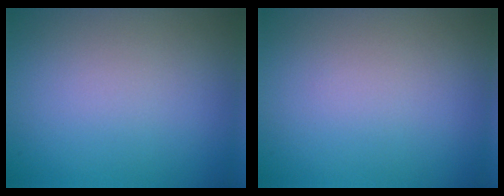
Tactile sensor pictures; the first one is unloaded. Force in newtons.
{"total": 0.0}